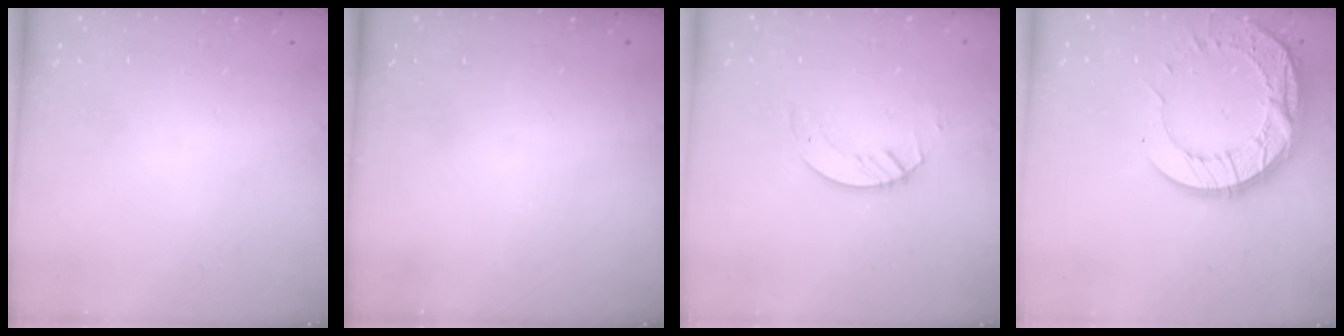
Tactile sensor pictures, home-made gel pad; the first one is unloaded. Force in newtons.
{"total": 0.0}
{"total": 3.2, "press": 3.2, "slide": 0.3}
{"total": 14.6, "press": 14.6, "slide": 1.2}